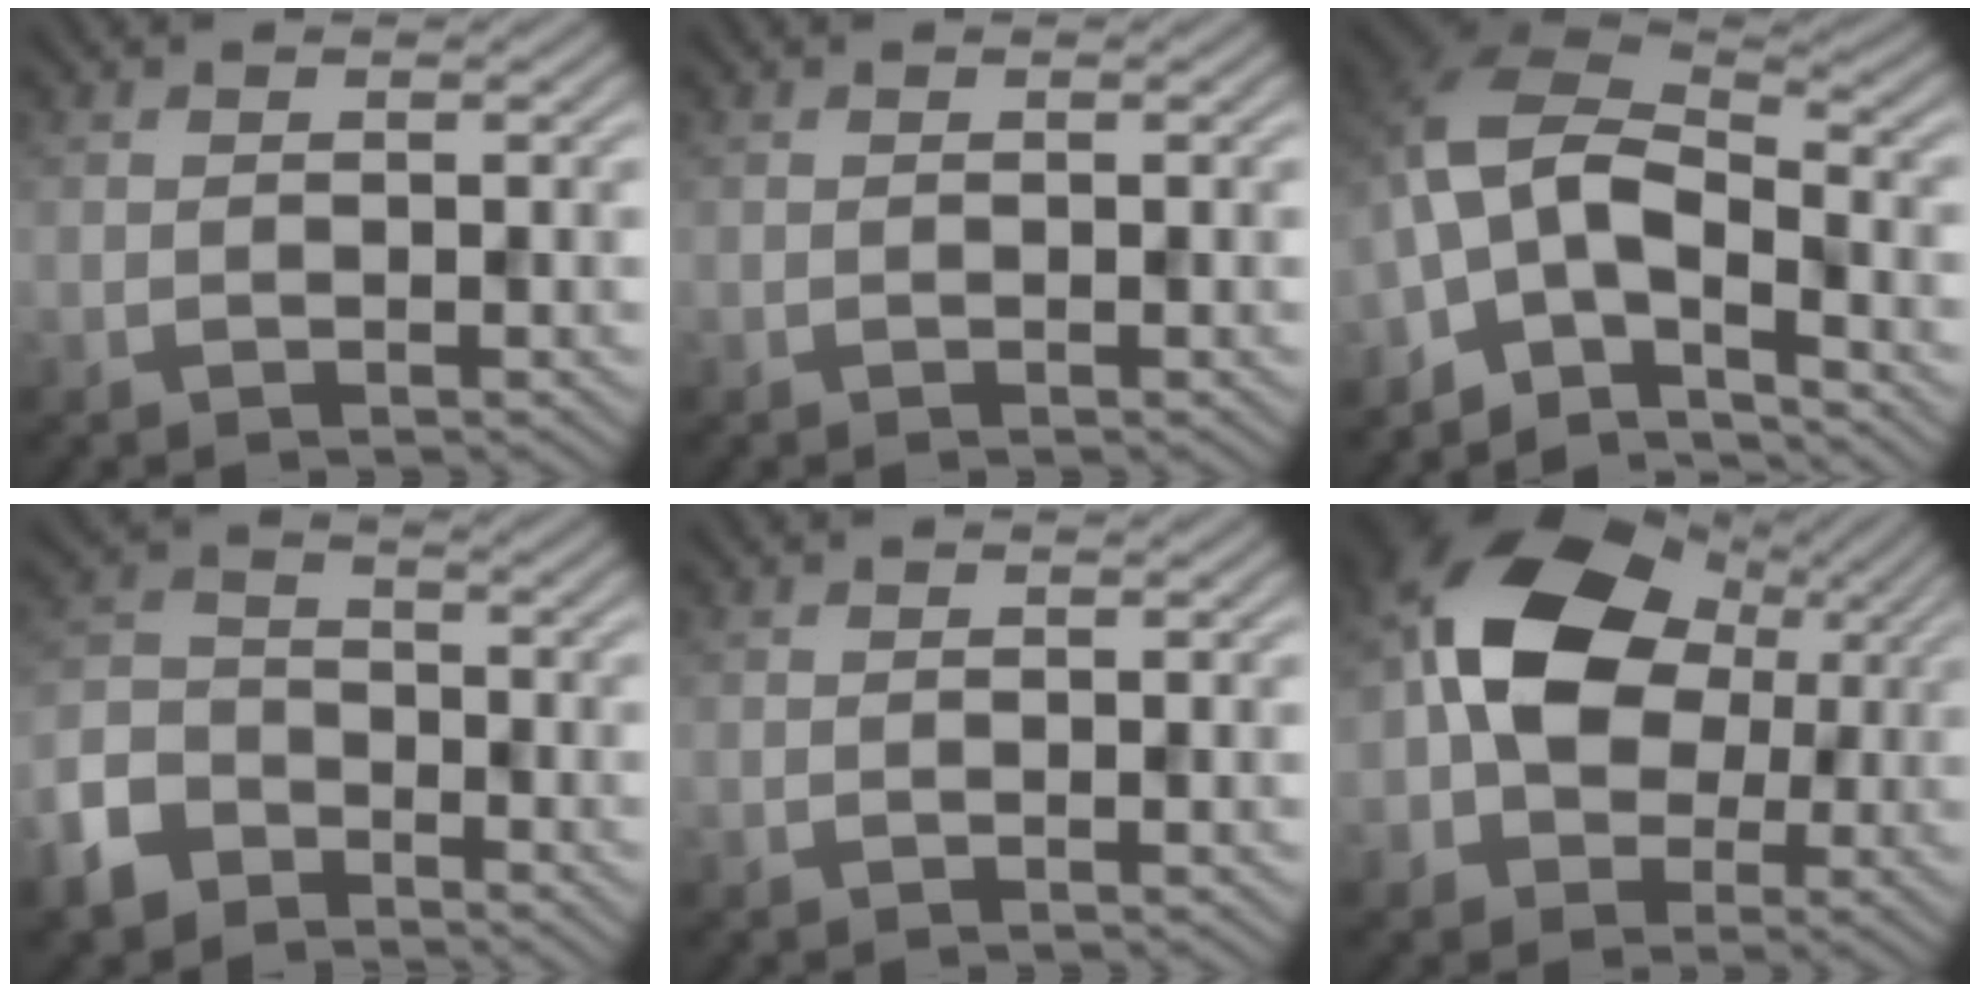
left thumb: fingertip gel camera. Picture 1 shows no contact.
{"total": 0.0}
{"total": 10.0, "force": [-5.7, 4.5, 6.9], "torque": [-0.140, -0.005, -0.128]}
{"total": 8.0, "force": [-5.5, 4.9, 3.2], "torque": [-0.093, -0.011, -0.131]}
{"total": 0.0}
{"total": 13.5, "force": [0.8, 10.2, 8.7], "torque": [-0.173, 0.007, 0.003]}